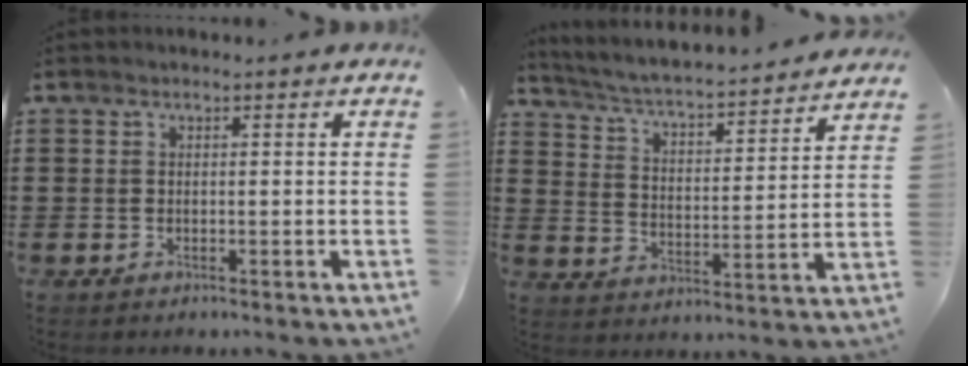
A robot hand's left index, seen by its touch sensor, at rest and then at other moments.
{"total": 3.7, "force": [3.5, -0.2, 1.1], "torque": [-0.041, -0.036, 0.050]}